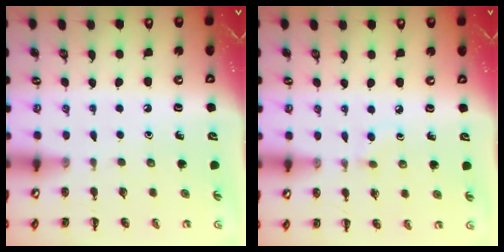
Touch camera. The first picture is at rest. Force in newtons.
{"total": 2.3, "press": 2.1, "slide": 1.0}